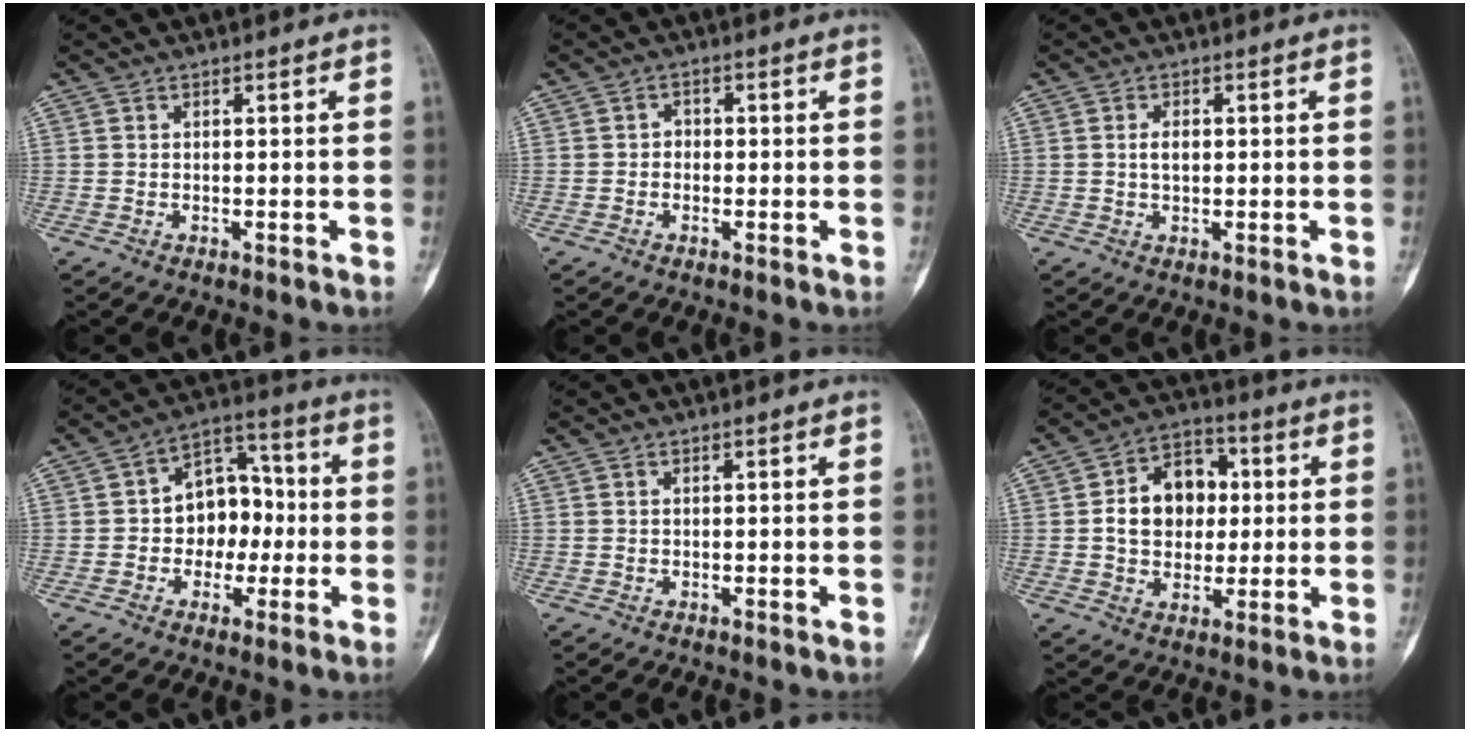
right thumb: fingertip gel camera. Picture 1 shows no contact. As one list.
[{"total": 1.6, "force": [-0.3, 1.4, 0.7], "torque": [0.006, 0.008, -0.012]}, {"total": 2.3, "force": [0.2, 1.4, 1.9], "torque": [-0.030, 0.001, 0.002]}, {"total": 11.1, "force": [-0.8, 8.3, 7.4], "torque": [-0.060, 0.040, -0.021]}, {"total": 0.0}, {"total": 12.9, "force": [1.4, 9.7, 8.3], "torque": [-0.096, 0.015, 0.019]}]